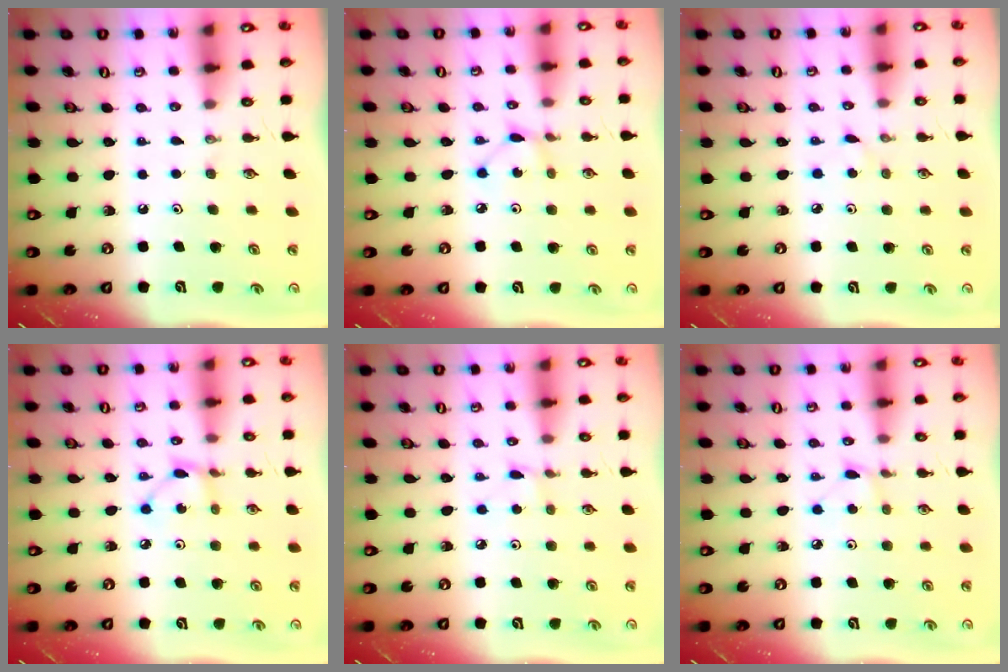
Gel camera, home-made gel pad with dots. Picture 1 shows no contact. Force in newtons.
{"total": 2.3, "press": 2.3, "slide": 0.1}
{"total": 2.7, "press": 2.7, "slide": 0.3}
{"total": 2.6, "press": 2.6, "slide": 0.2}
{"total": 1.1, "press": 1.1, "slide": 0.1}
{"total": 3.0, "press": 3.0, "slide": 0.5}